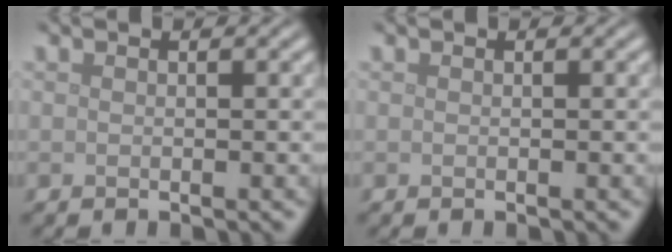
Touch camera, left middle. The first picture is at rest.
{"total": 0.0}